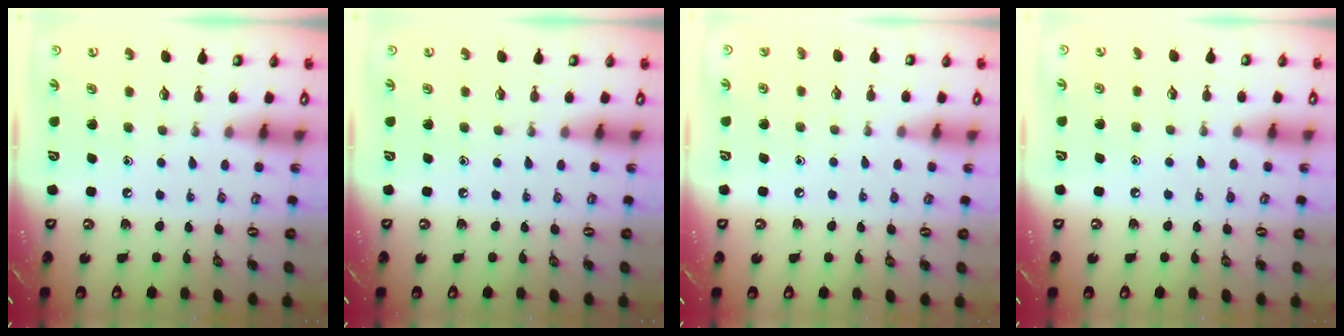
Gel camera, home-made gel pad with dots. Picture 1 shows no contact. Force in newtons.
{"total": 0.0}
{"total": 3.5, "press": 3.5, "slide": 0.3}
{"total": 4.0, "press": 3.9, "slide": 0.6}